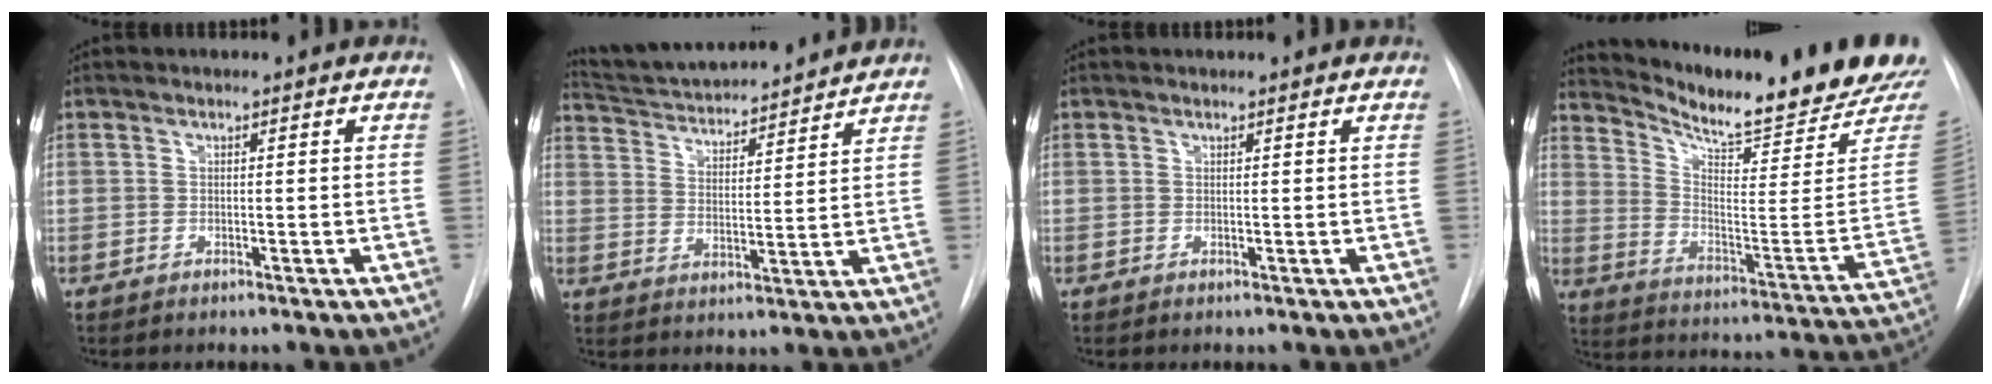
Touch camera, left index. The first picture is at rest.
{"total": 15.6, "force": [14.6, 1.7, 5.2], "torque": [-0.090, 0.013, 0.228]}
{"total": 1.1, "force": [1.0, 0.1, 0.2], "torque": [-0.009, 0.008, 0.007]}
{"total": 21.2, "force": [19.2, 0.8, 9.0], "torque": [-0.151, -0.096, 0.264]}